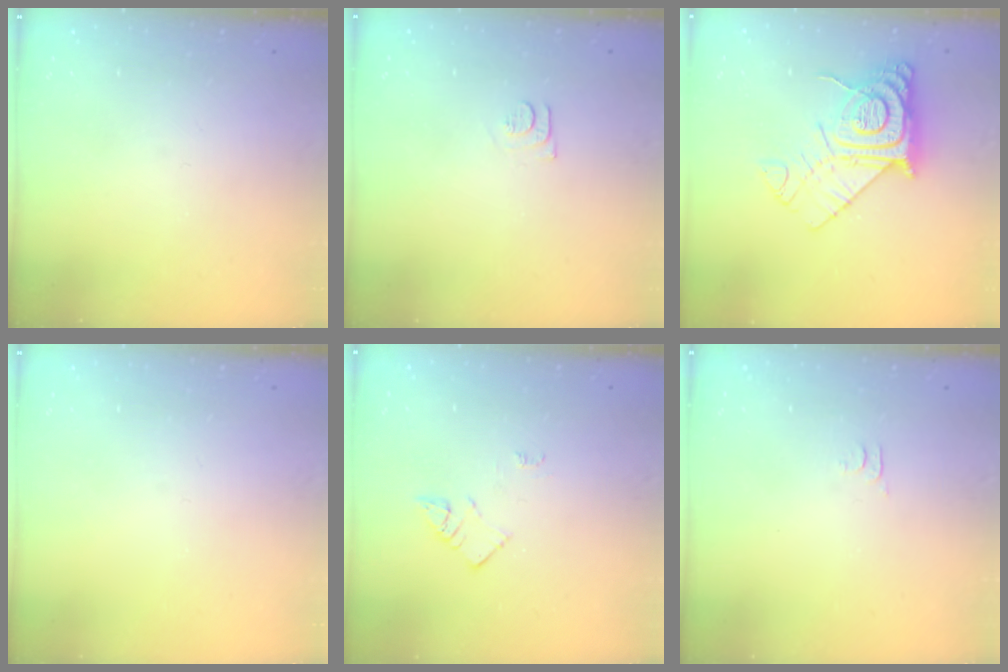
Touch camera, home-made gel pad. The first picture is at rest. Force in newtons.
{"total": 5.9, "press": 5.8, "slide": 0.7}
{"total": 13.5, "press": 13.5, "slide": 1.1}
{"total": 0.0}
{"total": 2.7, "press": 2.6, "slide": 0.4}
{"total": 3.4, "press": 3.4, "slide": 0.5}